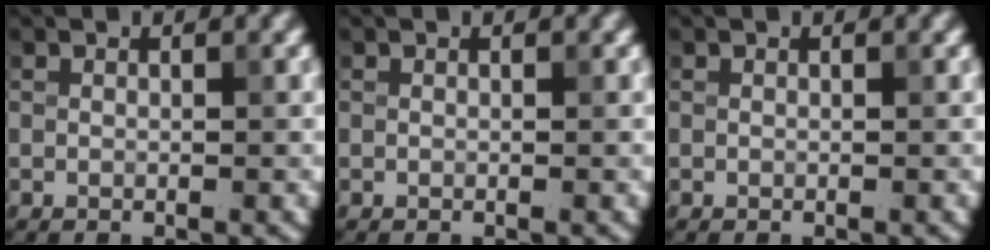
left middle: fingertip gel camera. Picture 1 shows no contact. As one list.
[{"total": 0.0}, {"total": 0.0}]